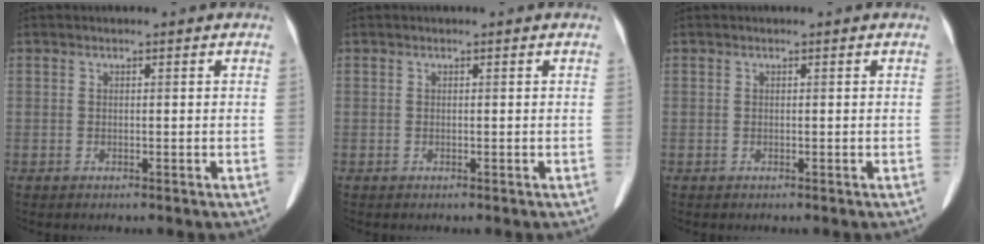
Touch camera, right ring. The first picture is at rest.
{"total": 0.0}
{"total": 0.0}